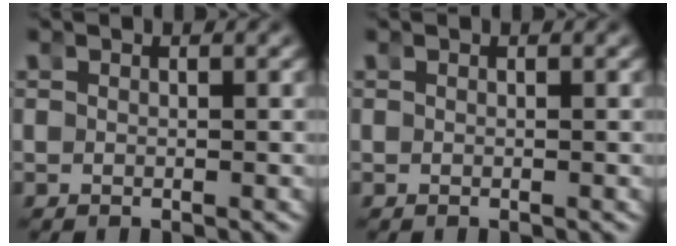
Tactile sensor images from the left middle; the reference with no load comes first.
{"total": 0.0}